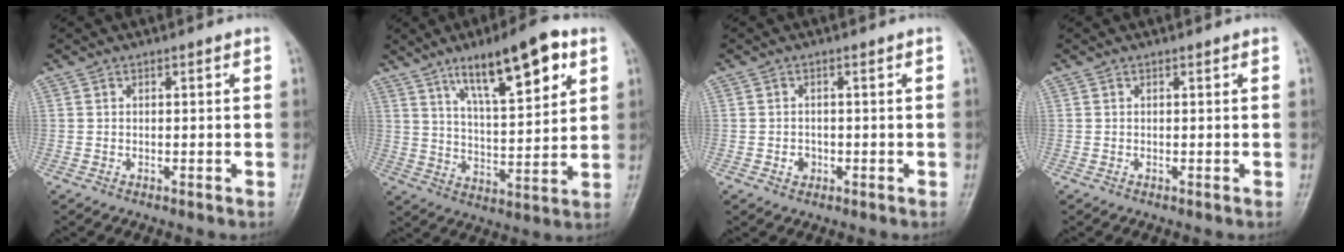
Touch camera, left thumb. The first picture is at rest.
{"total": 15.9, "force": [8.5, 4.6, 12.6], "torque": [-0.177, -0.034, 0.140]}
{"total": 1.7, "force": [-0.5, 1.5, 0.7], "torque": [-0.001, 0.004, -0.005]}
{"total": 0.0}